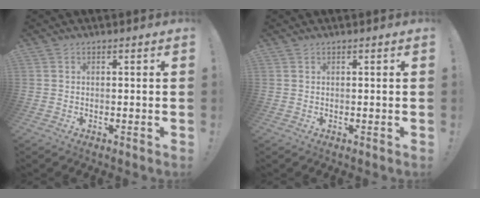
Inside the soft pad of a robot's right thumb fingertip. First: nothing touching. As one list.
[{"total": 0.0}]